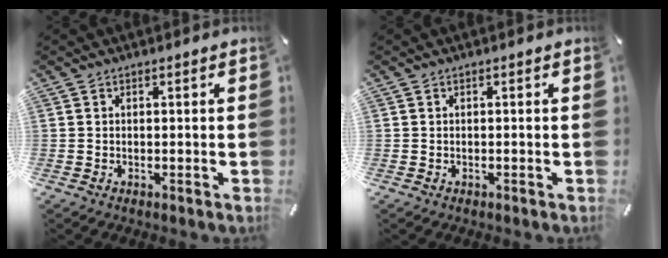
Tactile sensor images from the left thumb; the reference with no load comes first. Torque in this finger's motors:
{"motor_torque": [-0.10, -0.11, 0.00, 0.00, 0.00]}